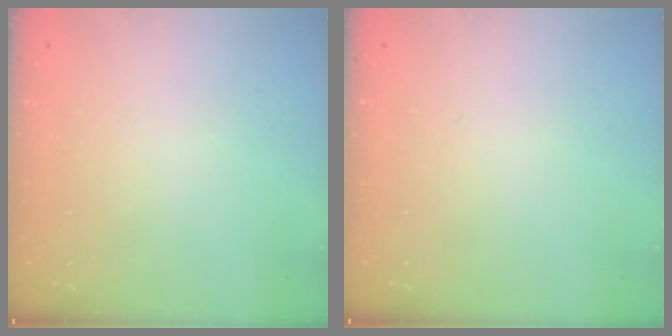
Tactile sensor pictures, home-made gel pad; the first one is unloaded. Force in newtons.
{"total": 0.0}